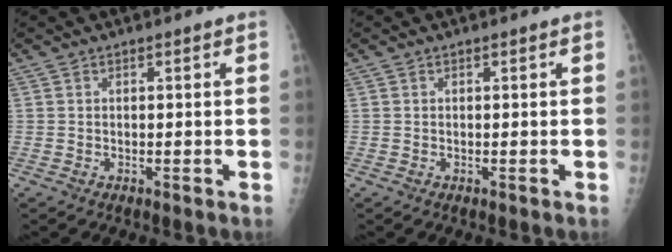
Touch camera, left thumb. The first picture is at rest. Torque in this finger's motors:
{"motor_torque": [0.02, 0.33, 0.00, 0.00, 0.00]}